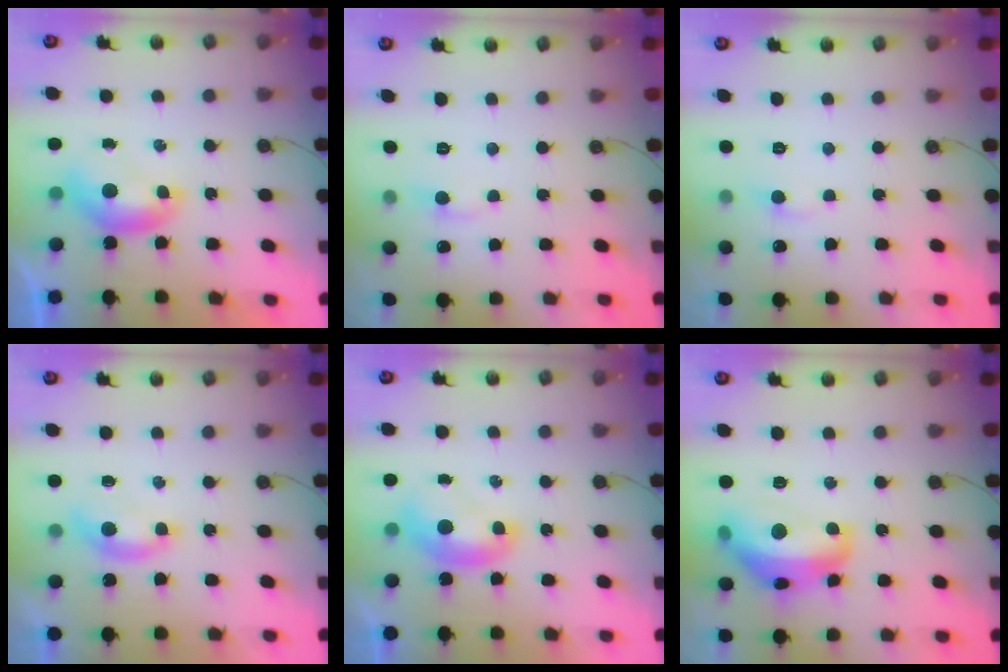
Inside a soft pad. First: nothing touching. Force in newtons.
{"total": 0.7, "press": 0.3, "slide": 0.7}
{"total": 1.1, "press": 1.0, "slide": 0.4}
{"total": 0.9, "press": 0.7, "slide": 0.6}
{"total": 1.1, "press": 1.1, "slide": 0.1}
{"total": 9.6, "press": 9.5, "slide": 1.4}